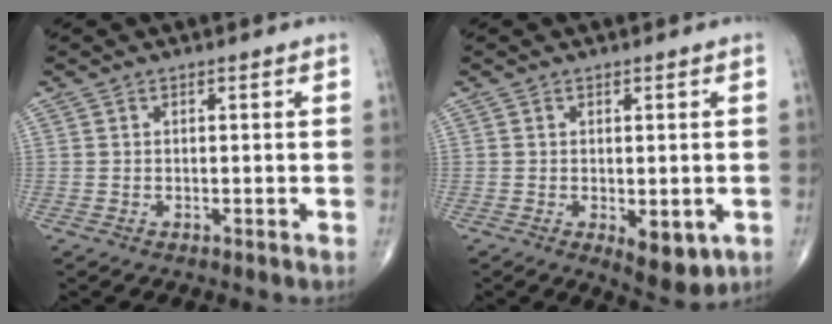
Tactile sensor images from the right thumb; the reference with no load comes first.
{"total": 6.2, "force": [-1.7, 3.0, 5.2], "torque": [-0.058, -0.011, -0.014]}